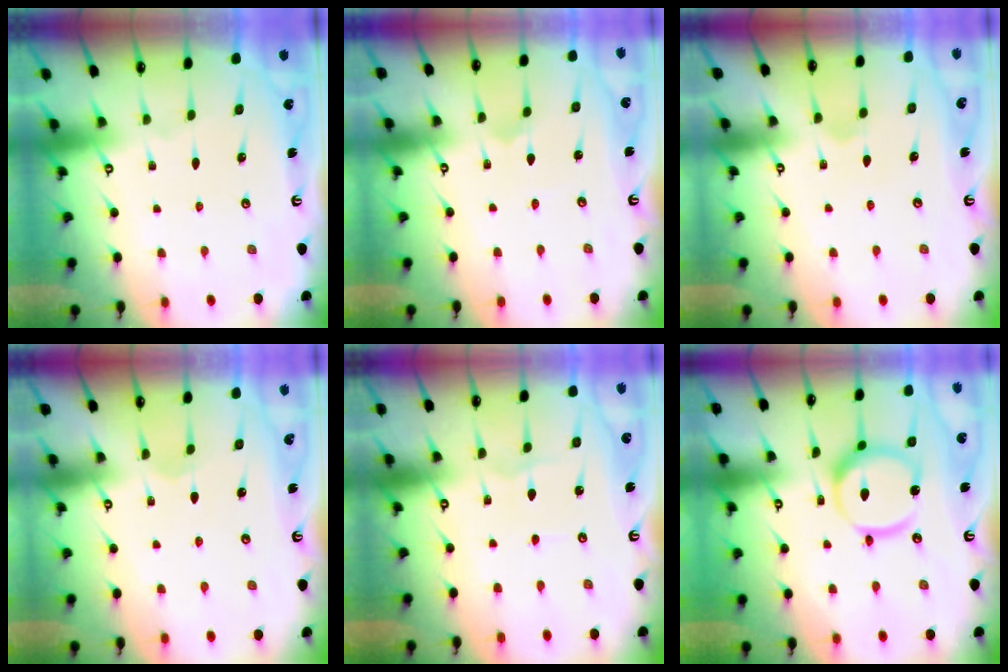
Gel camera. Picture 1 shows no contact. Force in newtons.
{"total": 0.7, "press": 0.7, "slide": 0.1}
{"total": 4.4, "press": 4.4, "slide": 0.6}
{"total": 2.1, "press": 2.1, "slide": 0.3}
{"total": 1.3, "press": 1.3, "slide": 0.1}
{"total": 13.0, "press": 12.9, "slide": 1.7}